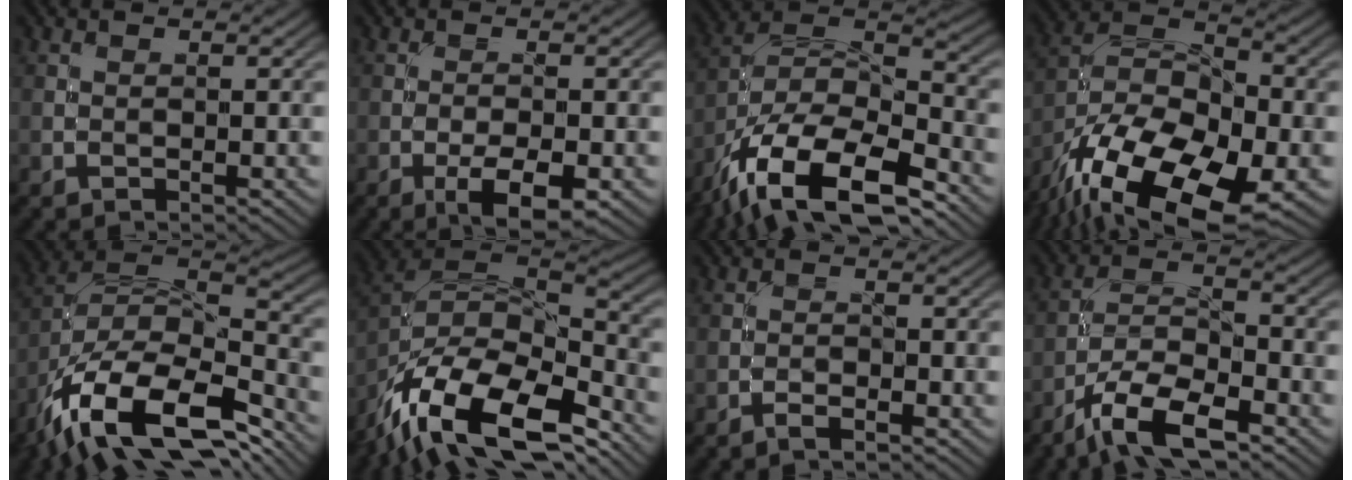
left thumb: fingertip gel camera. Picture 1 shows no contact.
{"total": 5.1, "force": [-2.4, 1.7, 4.2], "torque": [-0.068, 0.000, -0.039]}
{"total": 17.1, "force": [-11.6, 6.6, 10.7], "torque": [-0.229, -0.028, -0.203]}
{"total": 18.3, "force": [-11.3, 8.3, 11.8], "torque": [-0.246, -0.035, -0.195]}
{"total": 17.9, "force": [-11.2, 7.8, 11.5], "torque": [-0.252, -0.020, -0.189]}
{"total": 17.7, "force": [-10.9, 7.7, 11.6], "torque": [-0.268, -0.022, -0.189]}
{"total": 1.3, "force": [-1.1, 0.1, 0.6], "torque": [-0.014, 0.000, -0.025]}
{"total": 10.0, "force": [-6.9, 3.1, 6.6], "torque": [-0.119, 0.001, -0.142]}